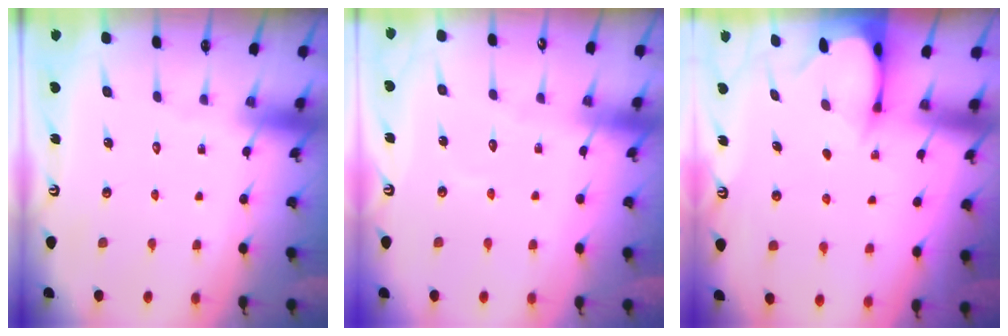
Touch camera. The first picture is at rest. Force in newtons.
{"total": 3.5, "press": 3.4, "slide": 0.4}
{"total": 2.4, "press": 2.3, "slide": 0.3}